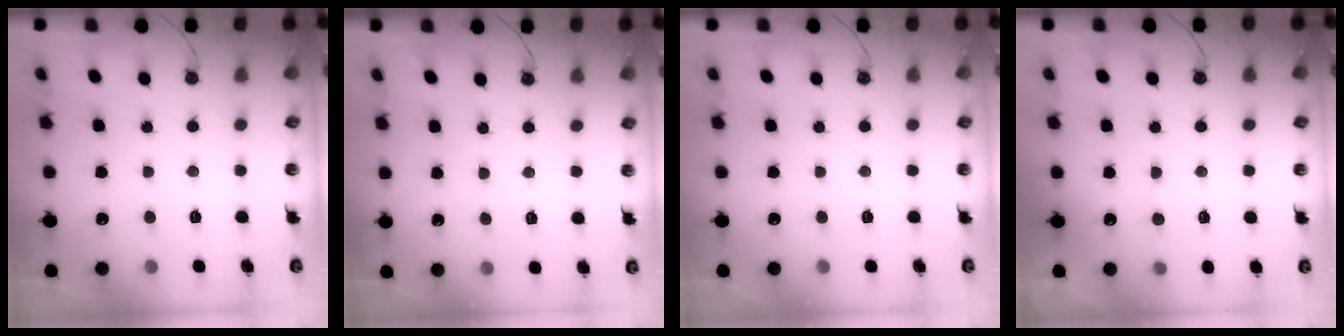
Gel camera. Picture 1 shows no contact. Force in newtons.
{"total": 4.0, "press": 4.0, "slide": 0.5}
{"total": 0.0}
{"total": 5.2, "press": 5.1, "slide": 1.1}